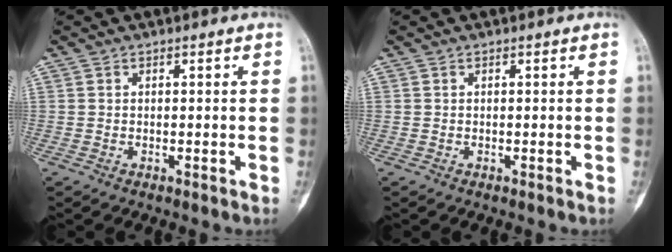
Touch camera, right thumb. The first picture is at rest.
{"total": 0.0}